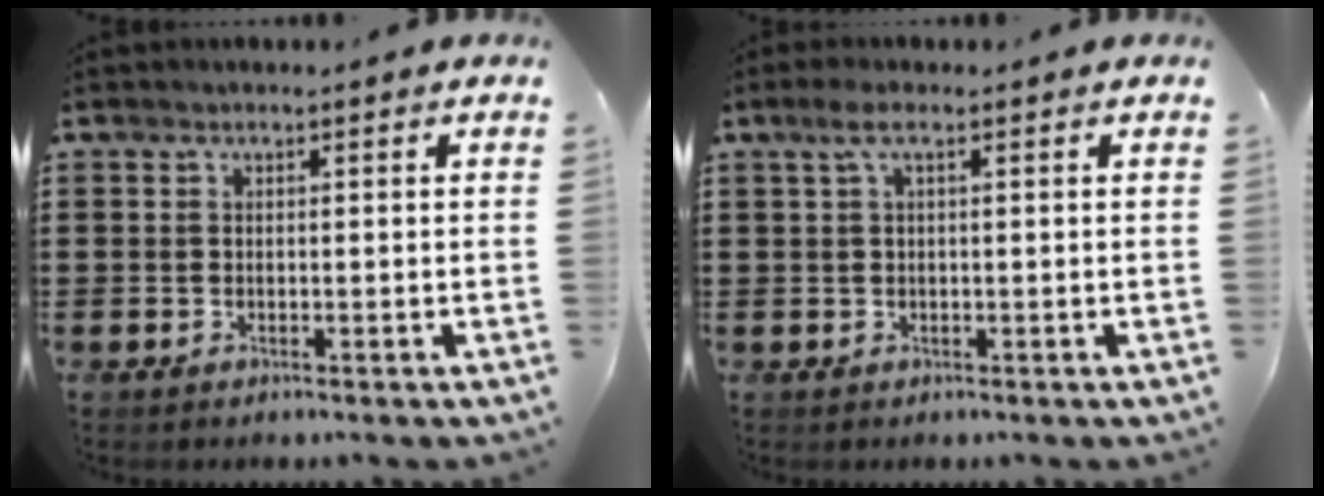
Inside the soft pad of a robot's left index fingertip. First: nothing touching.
{"total": 2.4, "force": [0.7, 0.5, 2.3], "torque": [-0.052, 0.001, 0.008]}